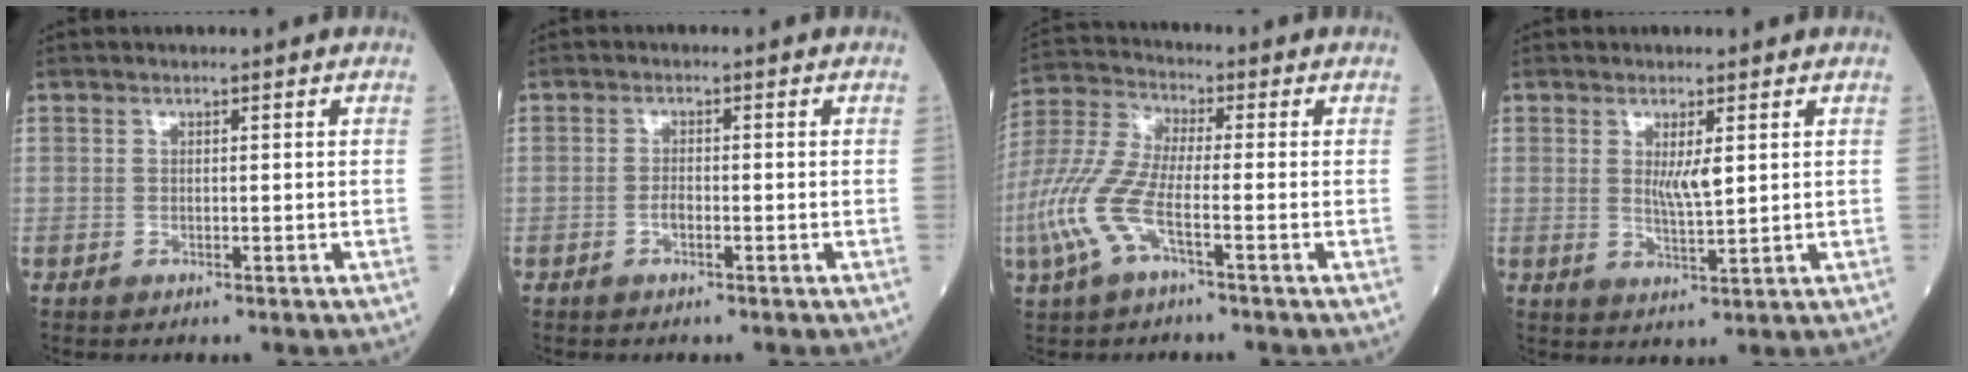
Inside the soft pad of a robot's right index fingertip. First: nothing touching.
{"total": 1.4, "force": [-0.5, 0.6, 1.2], "torque": [-0.021, 0.003, -0.007]}
{"total": 9.7, "force": [-3.4, 2.4, 8.7], "torque": [-0.214, 0.003, -0.073]}
{"total": 3.6, "force": [1.1, 0.6, 3.4], "torque": [-0.061, -0.010, 0.021]}